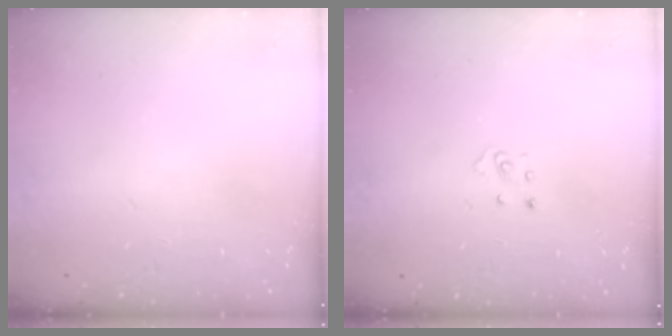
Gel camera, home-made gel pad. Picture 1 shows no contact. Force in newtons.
{"total": 2.8, "press": 2.8, "slide": 0.3}